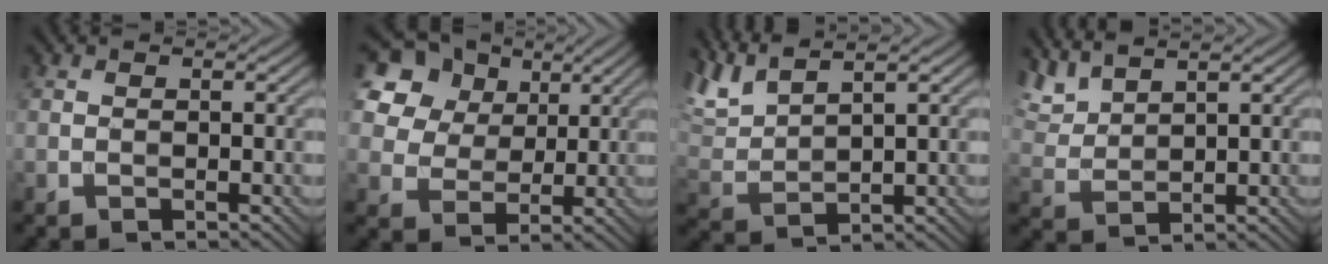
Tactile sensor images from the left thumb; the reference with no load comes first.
{"total": 15.0, "force": [8.0, 10.9, 6.5], "torque": [-0.202, 0.024, 0.182]}
{"total": 6.2, "force": [4.9, 1.3, 3.6], "torque": [-0.095, 0.014, 0.104]}
{"total": 4.7, "force": [4.1, 1.0, 2.0], "torque": [-0.063, 0.008, 0.090]}